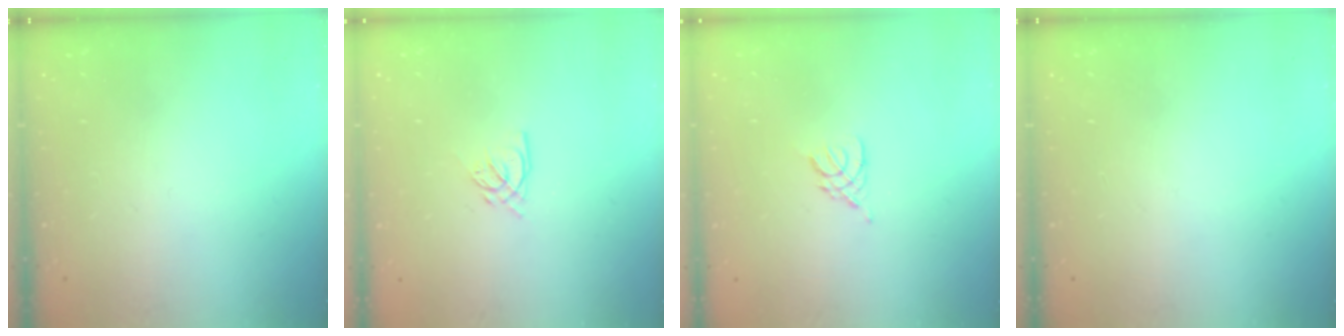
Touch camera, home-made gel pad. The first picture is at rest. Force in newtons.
{"total": 4.2, "press": 4.1, "slide": 0.4}
{"total": 2.9, "press": 2.8, "slide": 0.6}
{"total": 0.0}